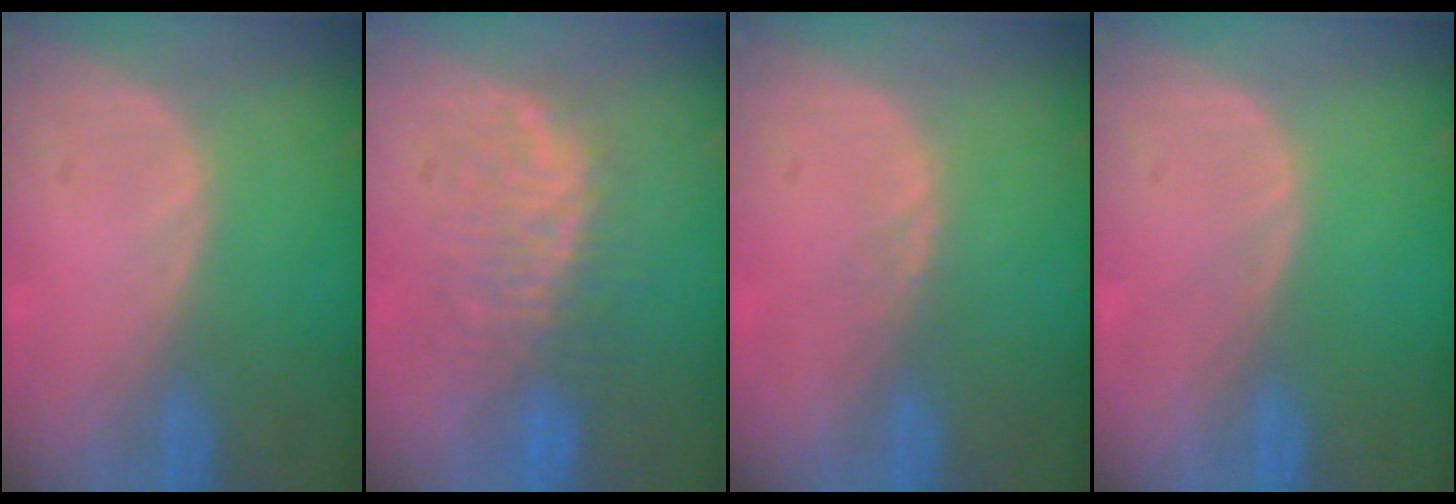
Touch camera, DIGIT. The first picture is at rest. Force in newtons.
{"total": 8.1, "press": 8.1, "slide": 0.2}
{"total": 0.8, "press": 0.8, "slide": 0.3}
{"total": 0.0}